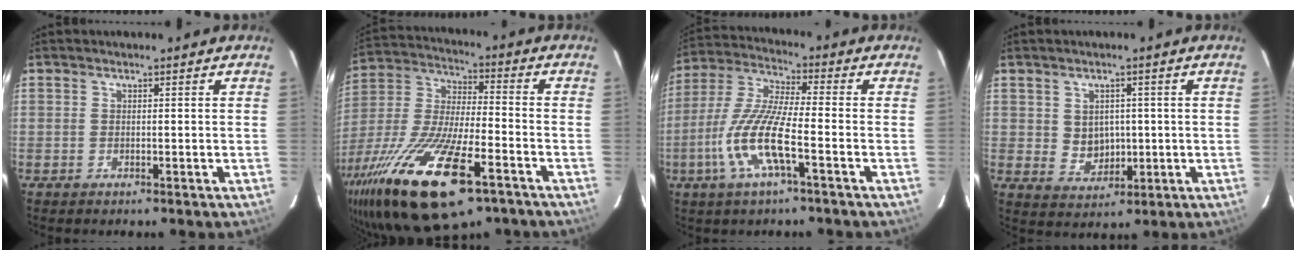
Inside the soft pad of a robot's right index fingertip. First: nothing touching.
{"total": 27.1, "force": [-15.4, 9.0, 20.4], "torque": [-0.418, -0.060, -0.270]}
{"total": 12.7, "force": [-4.7, 1.9, 11.6], "torque": [-0.248, -0.006, -0.095]}
{"total": 5.2, "force": [0.4, 4.6, 2.3], "torque": [-0.042, 0.003, 0.022]}